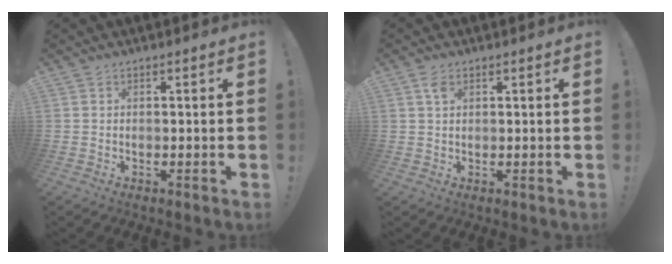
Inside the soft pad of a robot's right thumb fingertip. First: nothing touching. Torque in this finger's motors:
{"motor_torque": [0.20, 0.62, 0.48, 0.03, 0.07]}